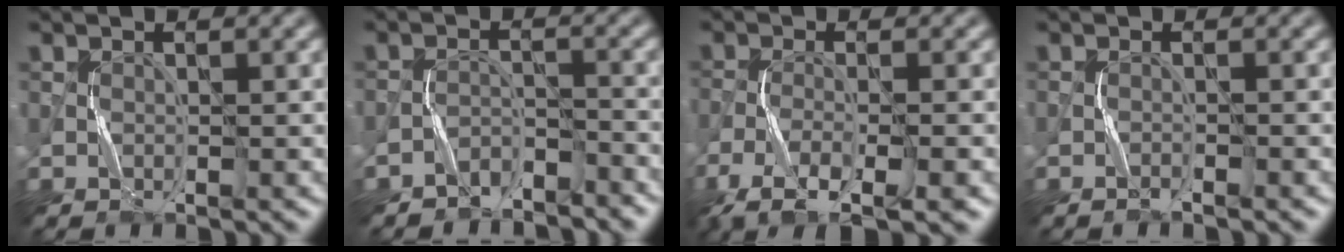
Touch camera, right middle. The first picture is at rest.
{"total": 3.1, "force": [-3.0, 0.7, 0.1], "torque": [0.000, 0.003, -0.058]}
{"total": 6.1, "force": [-4.1, 1.3, 4.2], "torque": [-0.083, -0.013, -0.075]}
{"total": 0.9, "force": [-0.7, -0.3, 0.4], "torque": [-0.010, 0.002, -0.012]}